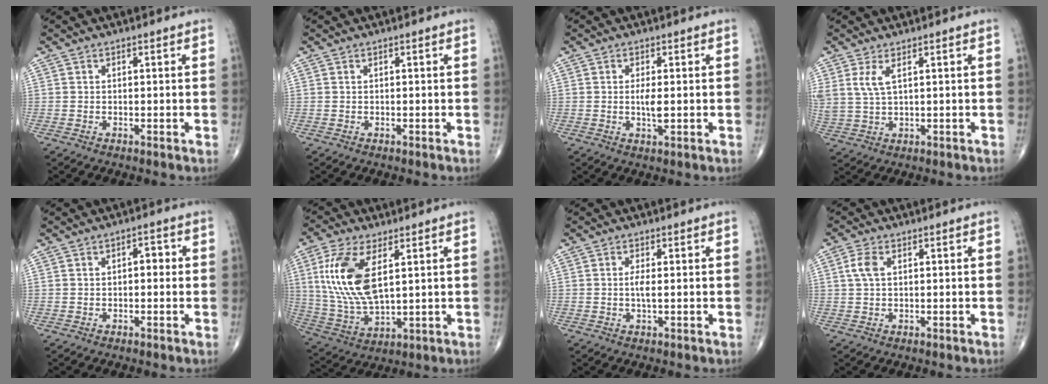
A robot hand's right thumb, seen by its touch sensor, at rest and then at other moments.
{"total": 0.0}
{"total": 3.0, "force": [-0.1, 0.8, 2.9], "torque": [-0.057, -0.007, -0.004]}
{"total": 4.3, "force": [1.9, 1.6, 3.6], "torque": [-0.090, -0.005, 0.048]}
{"total": 2.5, "force": [0.1, 1.4, 2.0], "torque": [-0.020, 0.008, -0.004]}
{"total": 15.0, "force": [4.1, 6.8, 12.8], "torque": [-0.276, -0.014, 0.091]}
{"total": 2.0, "force": [0.0, 0.3, 2.0], "torque": [-0.044, -0.004, -0.003]}
{"total": 3.2, "force": [0.8, 1.7, 2.6], "torque": [-0.065, 0.009, 0.014]}